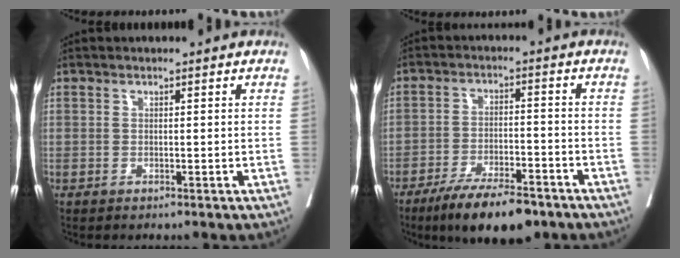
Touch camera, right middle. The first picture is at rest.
{"total": 11.1, "force": [-8.2, 2.8, 7.0], "torque": [-0.108, -0.015, -0.138]}